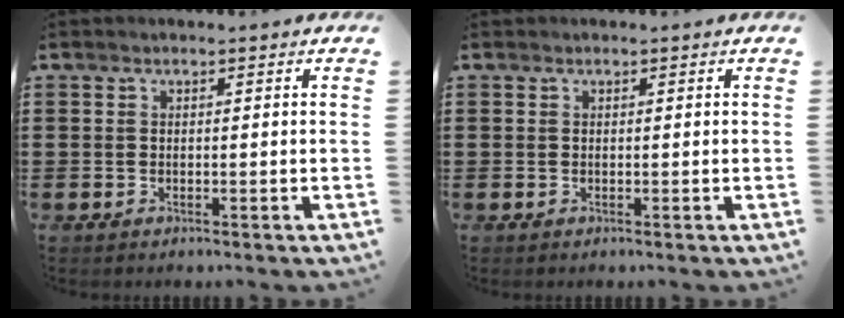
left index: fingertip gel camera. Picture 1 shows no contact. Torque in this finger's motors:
{"motor_torque": [-0.06, -0.18, -0.11, 0.00]}